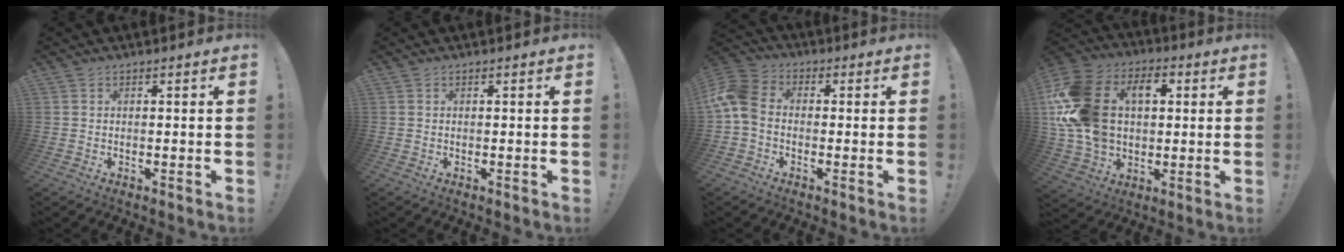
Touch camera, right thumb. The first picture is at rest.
{"total": 0.0}
{"total": 10.6, "force": [-1.5, 7.7, 7.2], "torque": [-0.163, 0.025, -0.023]}
{"total": 23.3, "force": [4.2, 16.9, 15.5], "torque": [-0.303, 0.004, 0.079]}